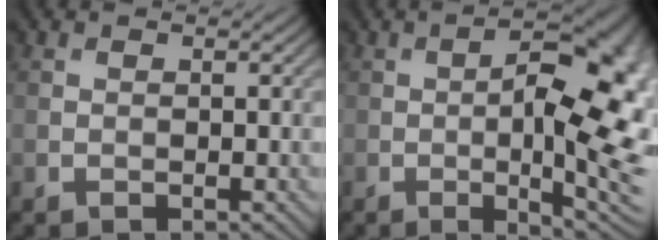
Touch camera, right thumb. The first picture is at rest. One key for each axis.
{"total": 14.5, "fx": -0.8, "fy": 5.6, "fz": 13.3, "tx": -0.158, "ty": -0.004, "tz": -0.024}